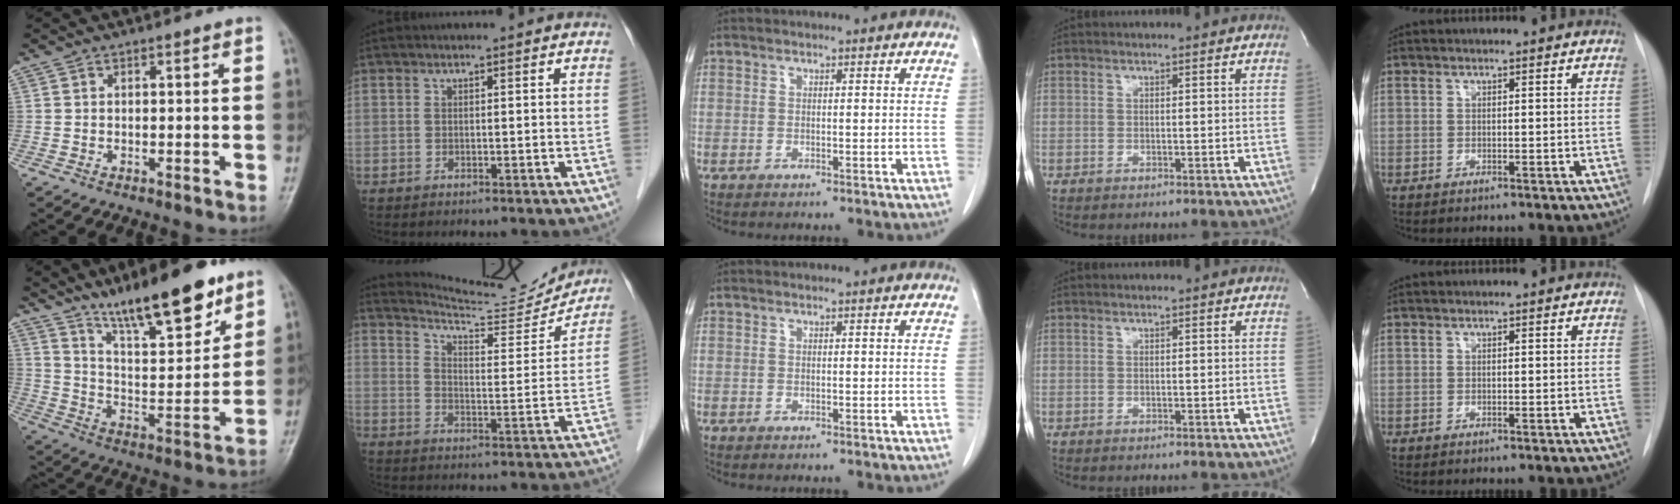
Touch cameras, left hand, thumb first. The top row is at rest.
{"thumb": {"total": 17.8, "force": [12.8, 4.7, 11.4], "torque": [-0.152, -0.076, 0.221]}, "index": {"total": 13.6, "force": [13.5, 0.4, 1.5], "torque": [-0.028, -0.045, 0.180]}}